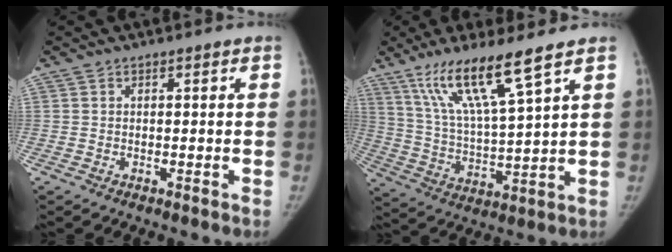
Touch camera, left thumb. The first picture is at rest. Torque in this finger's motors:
{"motor_torque": [0.06, 0.12, 1.41, -1.36, 0.13]}